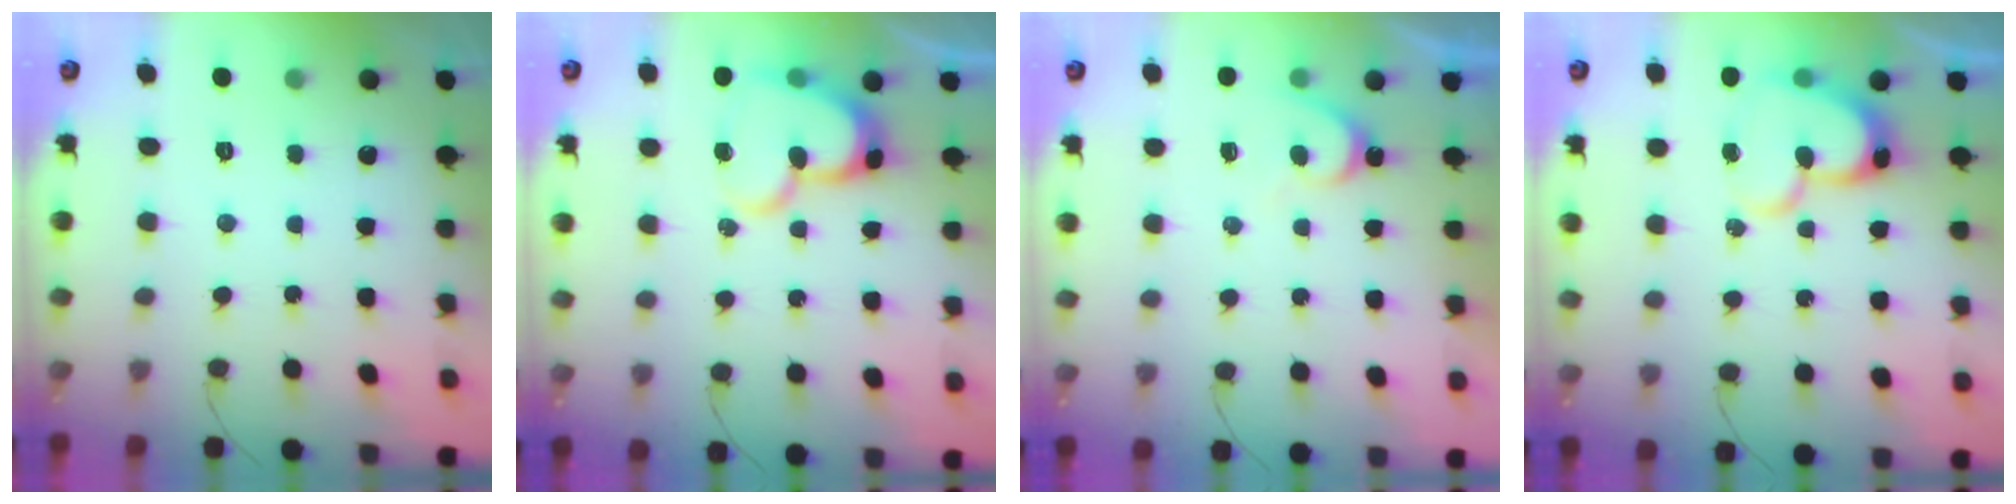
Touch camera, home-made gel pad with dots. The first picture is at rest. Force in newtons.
{"total": 14.4, "press": 14.3, "slide": 1.3}
{"total": 5.3, "press": 5.3, "slide": 0.5}
{"total": 14.9, "press": 14.8, "slide": 1.5}